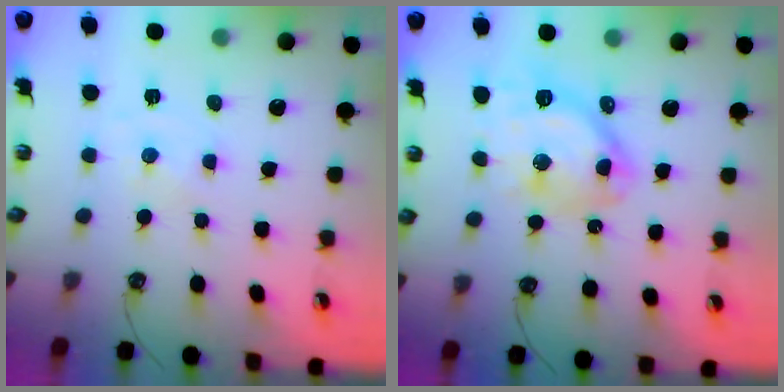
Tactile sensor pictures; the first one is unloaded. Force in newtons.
{"total": 14.2, "press": 14.1, "slide": 1.5}